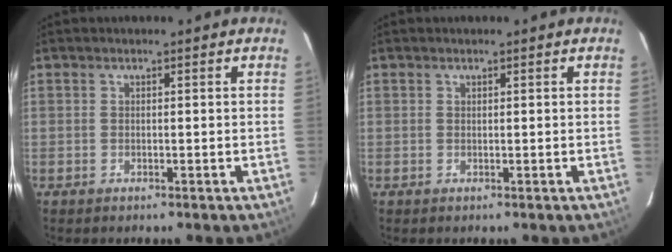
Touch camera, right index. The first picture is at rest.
{"total": 0.0}